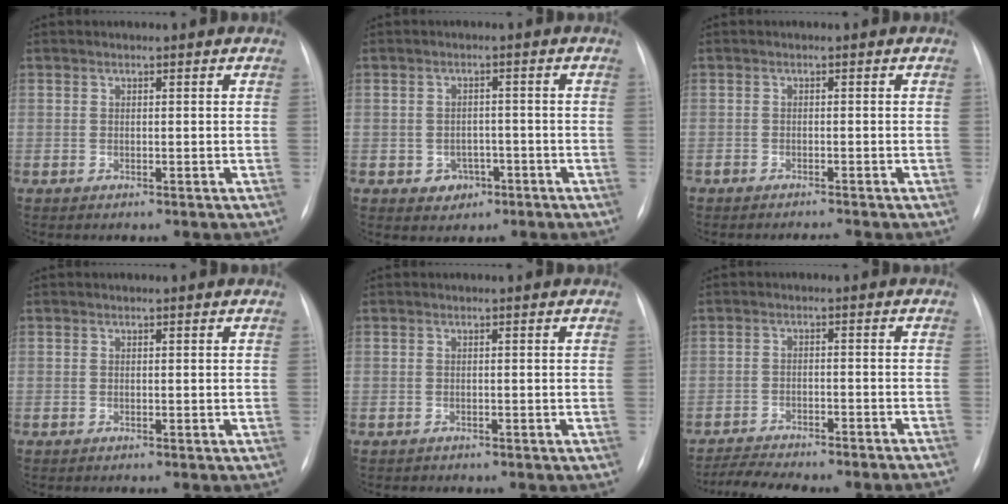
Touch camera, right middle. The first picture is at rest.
{"total": 3.4, "force": [-1.5, 2.8, 1.1], "torque": [-0.007, 0.011, -0.013]}
{"total": 1.3, "force": [-1.3, -0.1, 0.2], "torque": [-0.004, -0.007, -0.019]}
{"total": 0.0}
{"total": 0.6, "force": [-0.5, 0.3, 0.0], "torque": [-0.007, 0.001, -0.009]}
{"total": 9.3, "force": [-8.8, -0.5, 3.0], "torque": [-0.026, 0.007, -0.131]}